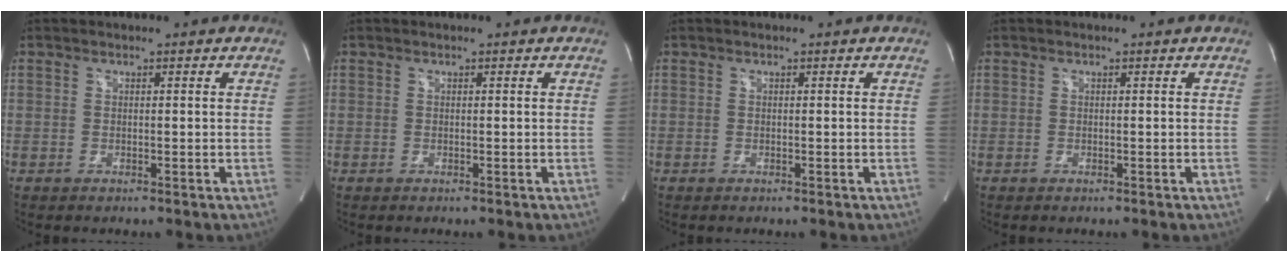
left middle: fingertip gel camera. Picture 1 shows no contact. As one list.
[{"total": 0.0}, {"total": 0.0}, {"total": 0.0}]